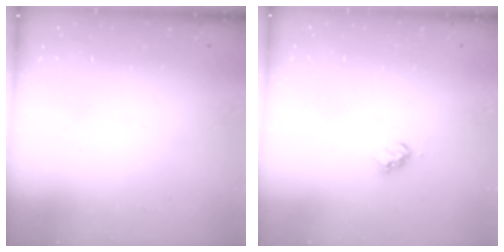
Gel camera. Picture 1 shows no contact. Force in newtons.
{"total": 3.1, "press": 3.1, "slide": 0.3}